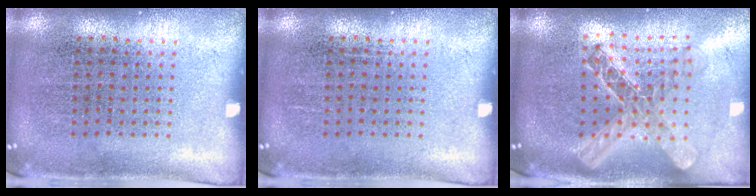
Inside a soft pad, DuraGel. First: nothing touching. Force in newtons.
{"total": 0.0}
{"total": 2.2, "press": 1.8, "slide": 1.3}